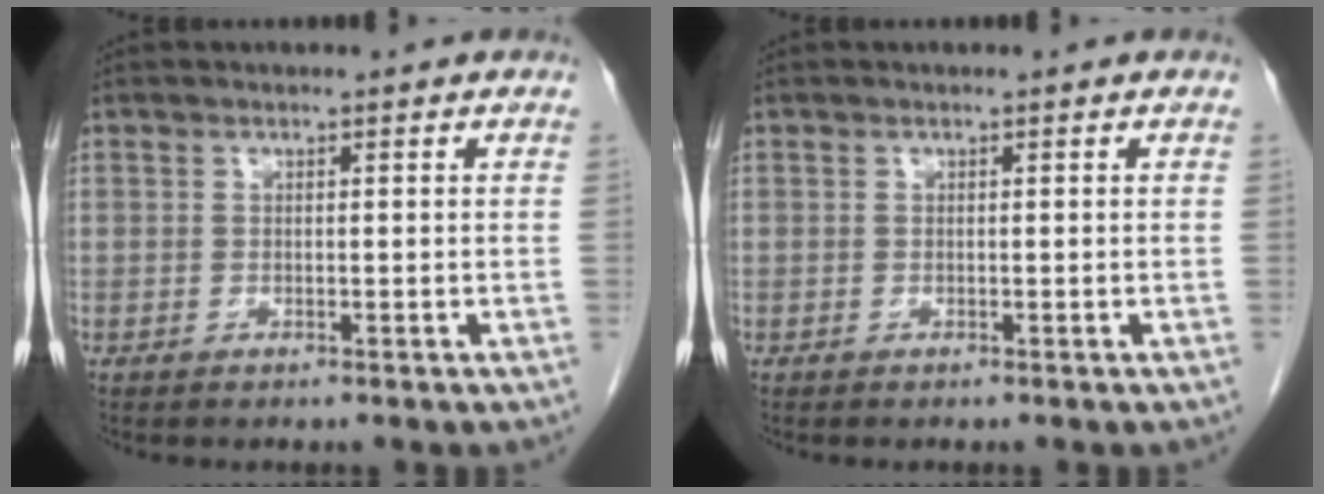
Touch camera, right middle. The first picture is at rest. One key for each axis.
{"total": 0.0}